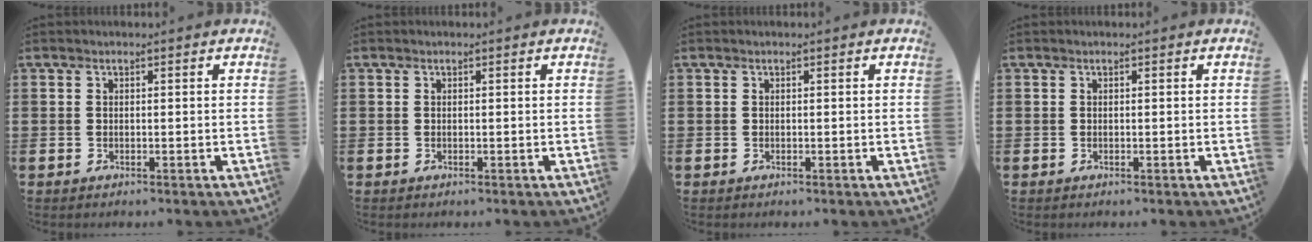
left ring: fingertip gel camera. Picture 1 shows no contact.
{"total": 0.0}
{"total": 0.0}
{"total": 0.0}